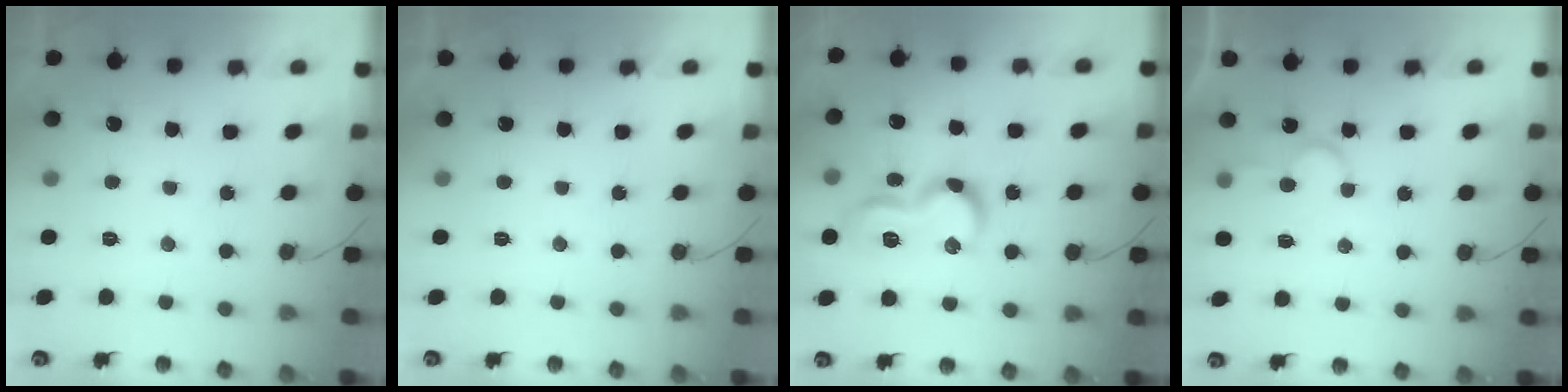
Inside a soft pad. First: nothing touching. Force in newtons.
{"total": 1.7, "press": 1.7, "slide": 0.0}
{"total": 12.4, "press": 12.4, "slide": 1.1}
{"total": 5.2, "press": 5.2, "slide": 0.3}